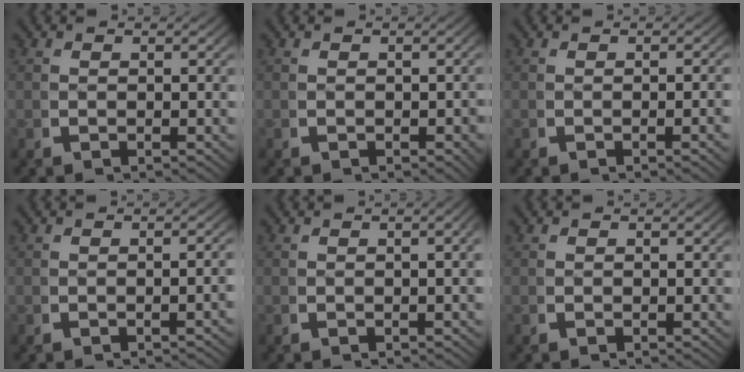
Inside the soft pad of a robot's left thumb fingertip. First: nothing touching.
{"total": 0.8, "force": [-0.3, 0.4, 0.6], "torque": [-0.002, -0.003, -0.006]}
{"total": 1.2, "force": [-0.3, 0.0, 1.2], "torque": [-0.020, 0.007, -0.007]}
{"total": 1.5, "force": [-0.6, 0.1, 1.3], "torque": [-0.018, 0.005, -0.009]}
{"total": 1.5, "force": [-0.1, 0.2, 1.5], "torque": [-0.023, 0.006, -0.001]}
{"total": 0.0}